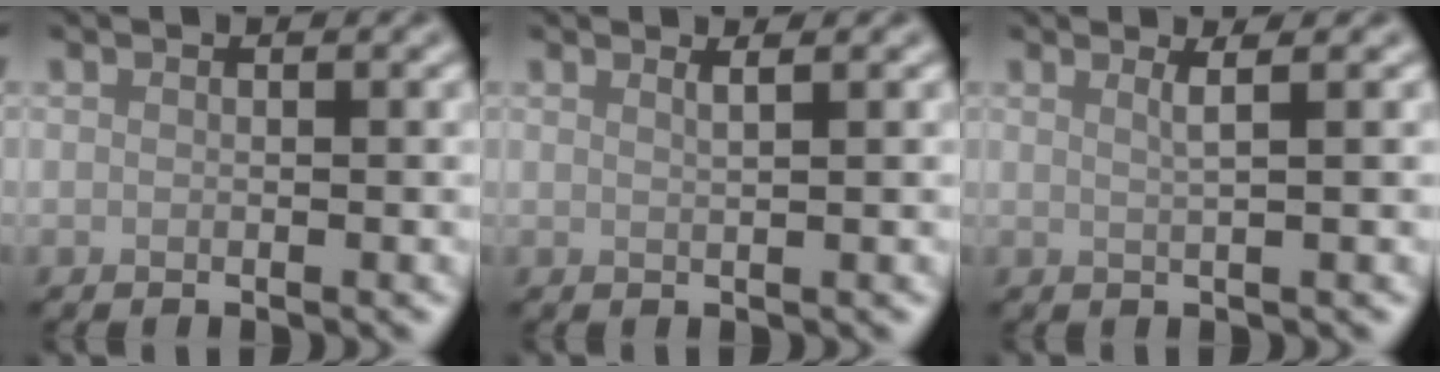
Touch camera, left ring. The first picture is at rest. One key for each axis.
{"total": 1.4, "fx": 0.8, "fy": 0.5, "fz": 1.0, "tx": -0.005, "ty": 0.004, "tz": 0.002}
{"total": 1.9, "fx": 0.8, "fy": 0.6, "fz": 1.6, "tx": -0.021, "ty": 0.004, "tz": 0.003}